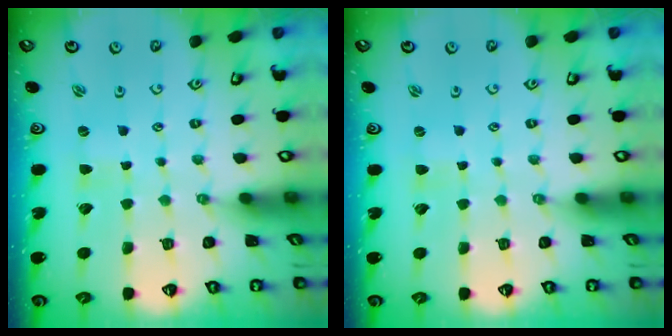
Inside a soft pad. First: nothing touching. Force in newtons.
{"total": 0.0}